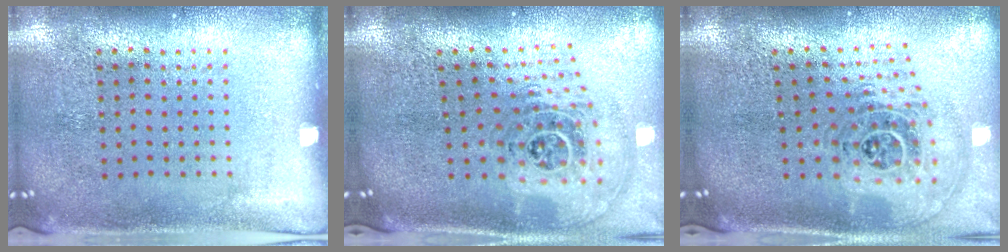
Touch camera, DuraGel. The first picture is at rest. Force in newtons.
{"total": 2.0, "press": 1.5, "slide": 1.4}
{"total": 1.8, "press": 1.5, "slide": 1.1}